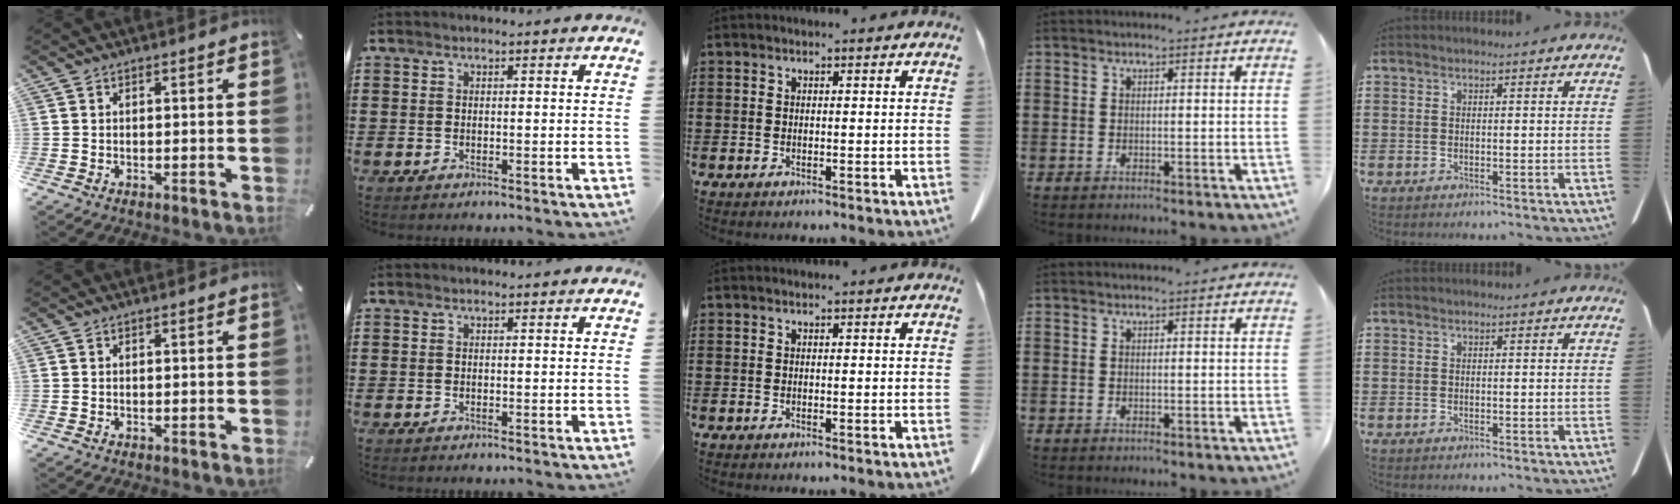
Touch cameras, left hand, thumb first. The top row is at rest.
{}